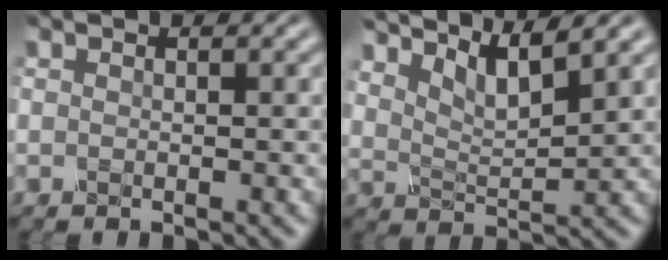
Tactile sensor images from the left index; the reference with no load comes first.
{"total": 4.1, "force": [2.9, 1.2, 2.7], "torque": [-0.062, -0.004, 0.053]}